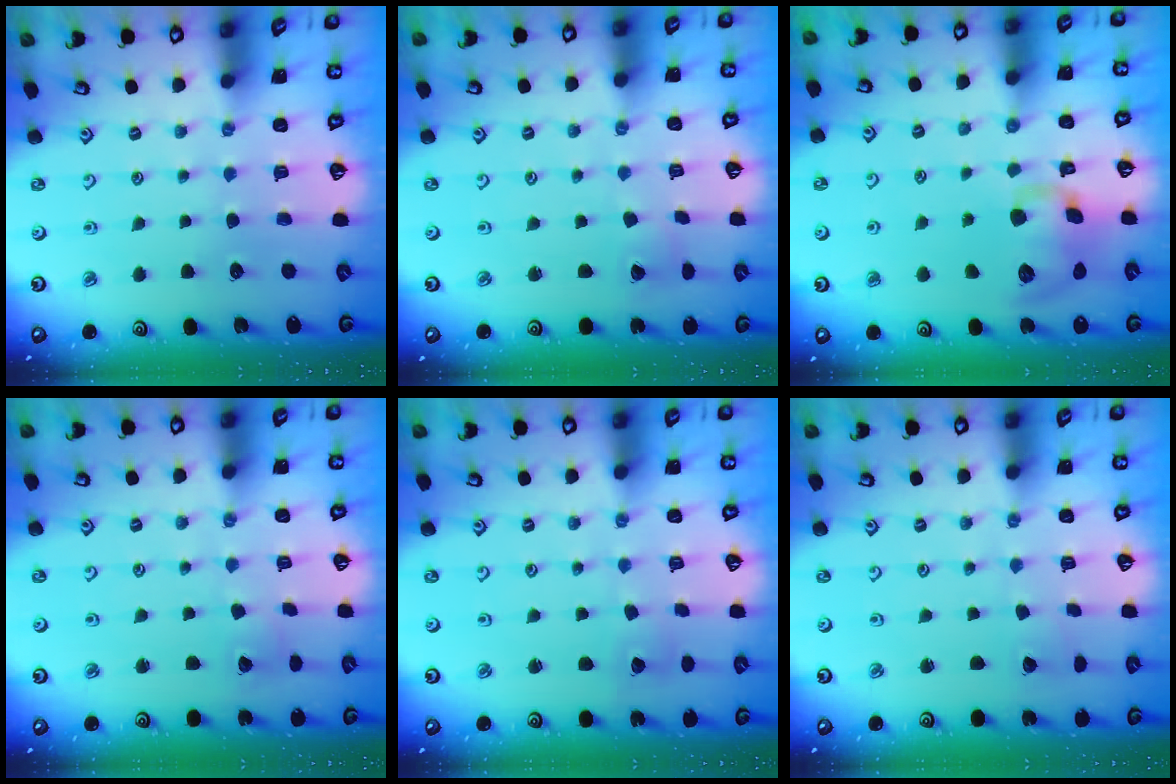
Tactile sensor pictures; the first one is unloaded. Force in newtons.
{"total": 2.3, "press": 2.3, "slide": 0.2}
{"total": 12.7, "press": 12.5, "slide": 2.0}
{"total": 3.3, "press": 3.3, "slide": 0.3}
{"total": 1.6, "press": 1.6, "slide": 0.2}
{"total": 1.6, "press": 1.6, "slide": 0.0}